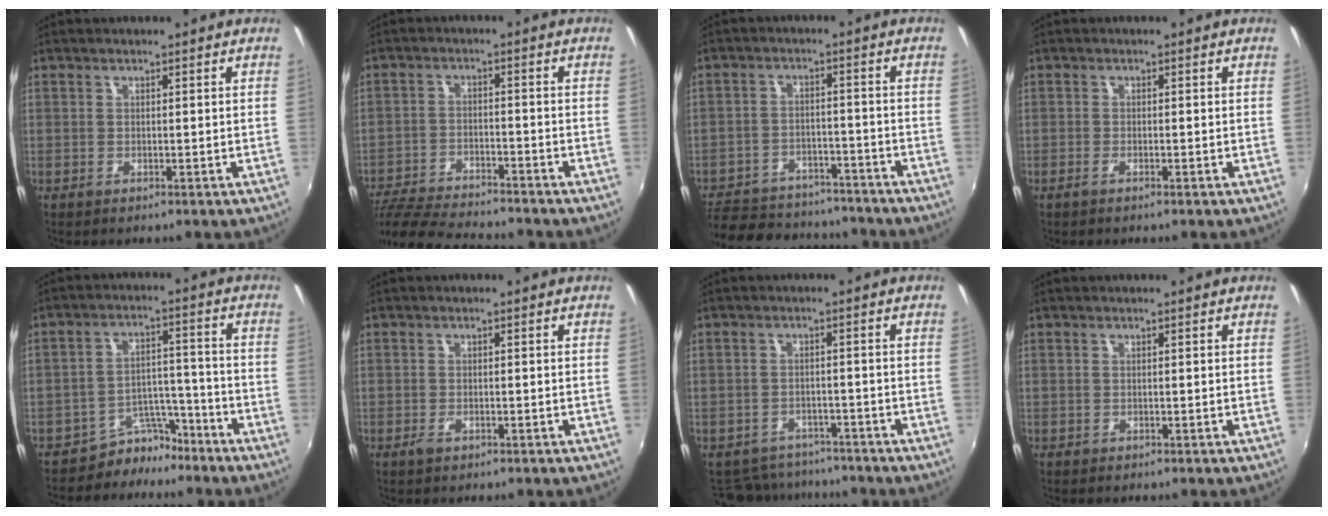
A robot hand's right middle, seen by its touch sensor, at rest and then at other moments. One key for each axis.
{"total": 15.4, "fx": -13.8, "fy": 2.5, "fz": 6.3, "tx": -0.148, "ty": -0.025, "tz": -0.234}
{"total": 20.2, "fx": -16.7, "fy": 8.6, "fz": 7.5, "tx": -0.179, "ty": 0.011, "tz": -0.227}
{"total": 1.1, "fx": -0.8, "fy": 0.0, "fz": 0.7, "tx": -0.017, "ty": -0.003, "tz": -0.018}
{"total": 6.9, "fx": -5.9, "fy": 3.4, "fz": 0.6, "tx": -0.006, "ty": 0.032, "tz": -0.094}
{"total": 1.4, "fx": -0.9, "fy": 0.6, "fz": 0.9, "tx": -0.019, "ty": -0.004, "tz": -0.017}
{"total": 8.7, "fx": -7.7, "fy": 3.9, "fz": 1.5, "tx": -0.046, "ty": -0.001, "tz": -0.109}
{"total": 0.0}